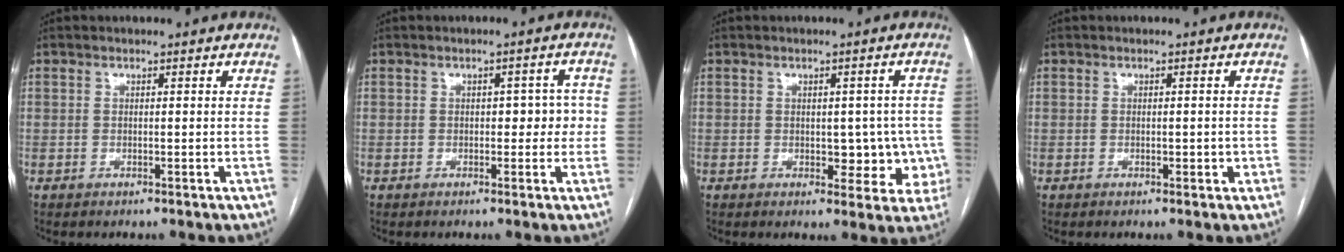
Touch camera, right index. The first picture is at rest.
{"total": 3.8, "force": [-0.1, 2.3, 3.1], "torque": [-0.027, 0.023, -0.001]}
{"total": 6.1, "force": [-0.7, 3.8, 4.7], "torque": [-0.034, 0.018, -0.001]}
{"total": 1.1, "force": [-0.2, 0.7, 0.9], "torque": [-0.010, 0.003, 0.000]}